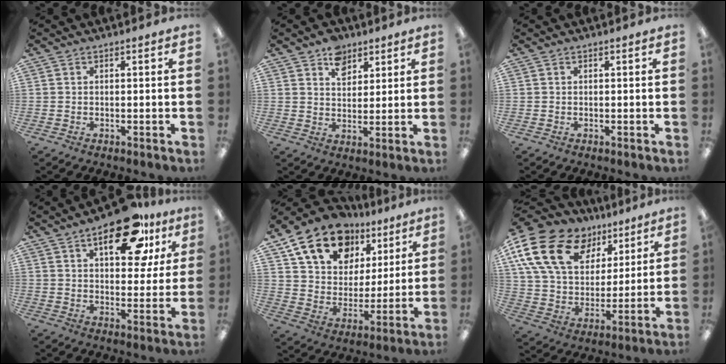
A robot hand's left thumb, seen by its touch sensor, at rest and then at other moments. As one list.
[{"total": 7.1, "force": [4.6, 4.9, 2.1], "torque": [-0.021, -0.016, 0.082]}, {"total": 0.0}, {"total": 17.5, "force": [10.0, 8.6, 11.5], "torque": [-0.150, -0.040, 0.160]}, {"total": 17.8, "force": [11.1, 12.1, 6.9], "torque": [-0.121, -0.058, 0.208]}, {"total": 20.8, "force": [10.3, 13.8, 11.6], "torque": [-0.242, -0.035, 0.191]}]